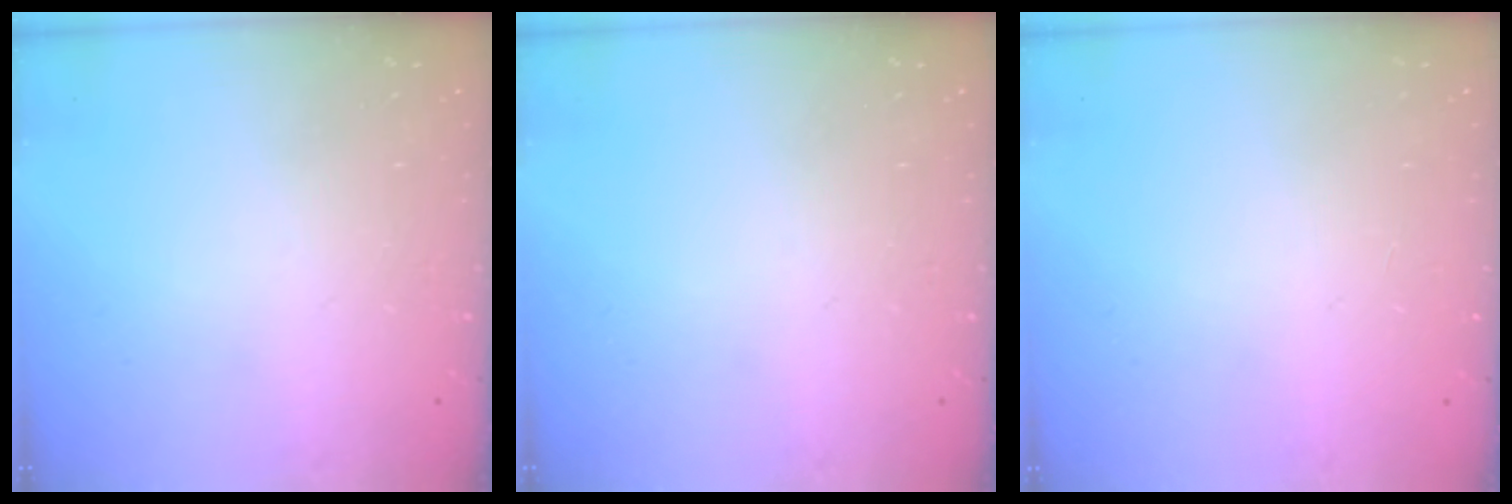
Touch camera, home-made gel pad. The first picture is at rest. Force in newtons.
{"total": 0.0}
{"total": 0.9, "press": 0.9, "slide": 0.1}